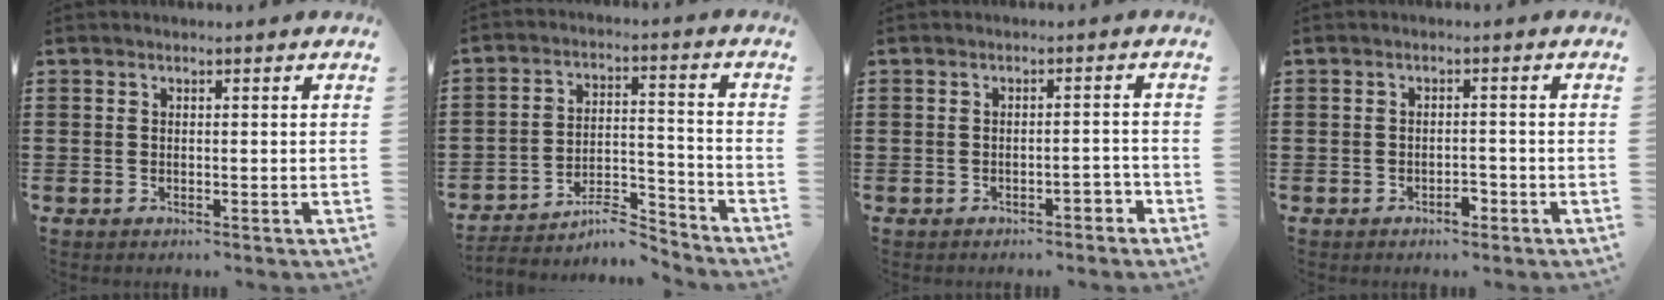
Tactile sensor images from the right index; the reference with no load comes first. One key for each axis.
{"total": 6.6, "fx": -5.9, "fy": 1.5, "fz": 2.6, "tx": -0.035, "ty": 0.012, "tz": -0.110}
{"total": 2.2, "fx": -1.6, "fy": 0.6, "fz": 1.3, "tx": -0.026, "ty": 0.004, "tz": -0.034}
{"total": 2.0, "fx": -1.4, "fy": 0.8, "fz": 1.2, "tx": -0.025, "ty": -0.002, "tz": -0.028}